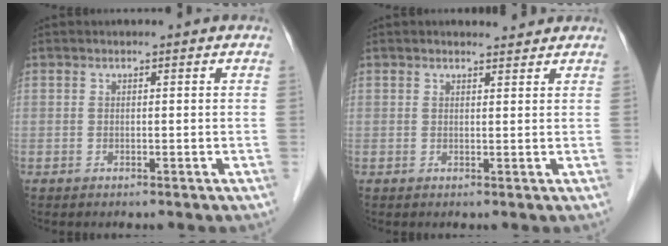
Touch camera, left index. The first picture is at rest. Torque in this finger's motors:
{"motor_torque": [0.32, -0.81, 0.16, 0.00]}